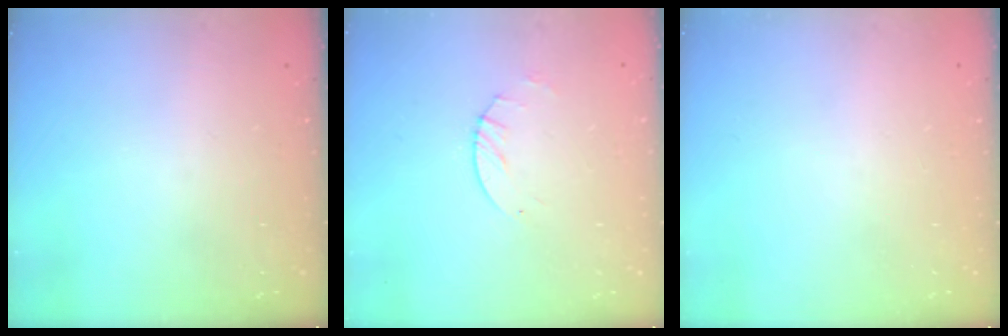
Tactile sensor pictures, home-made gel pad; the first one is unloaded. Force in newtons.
{"total": 2.6, "press": 2.5, "slide": 0.4}
{"total": 0.0}